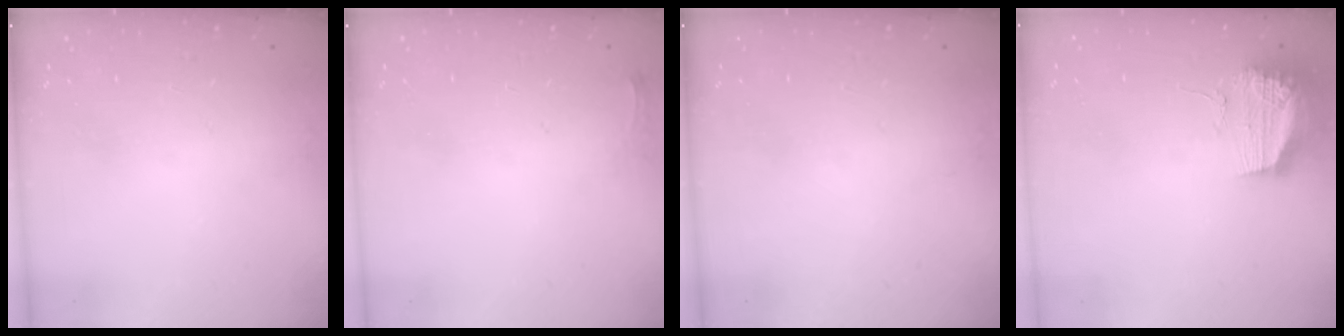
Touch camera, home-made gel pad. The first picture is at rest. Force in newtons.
{"total": 2.8, "press": 2.8, "slide": 0.4}
{"total": 0.0}
{"total": 11.1, "press": 11.1, "slide": 0.8}